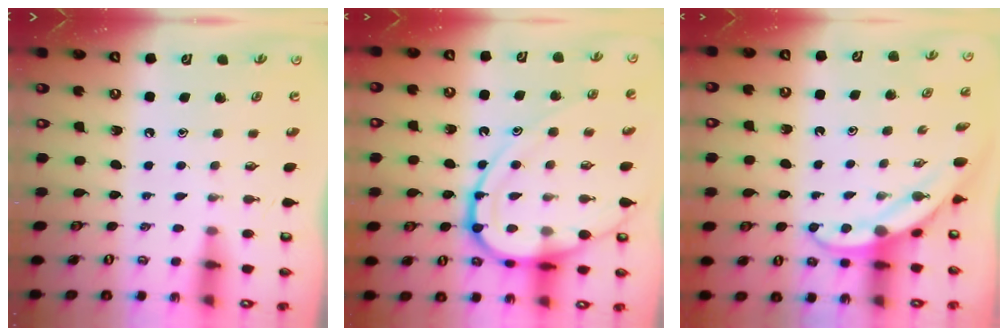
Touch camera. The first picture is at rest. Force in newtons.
{"total": 16.4, "press": 16.4, "slide": 1.7}
{"total": 4.6, "press": 4.6, "slide": 0.3}